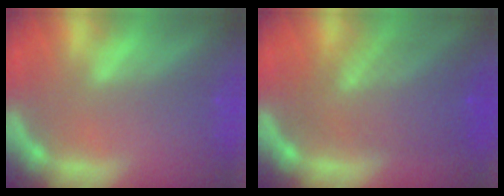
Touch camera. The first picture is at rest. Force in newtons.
{"total": 8.0}